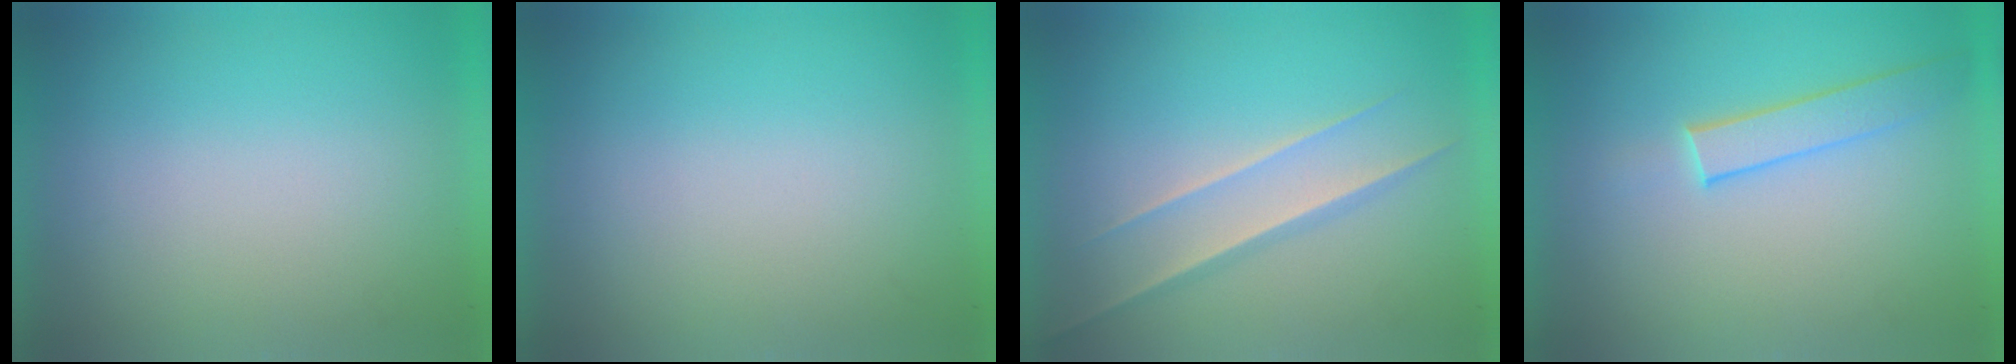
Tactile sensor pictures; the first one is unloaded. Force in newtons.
{"total": 0.0}
{"total": 1.5}
{"total": 1.9}